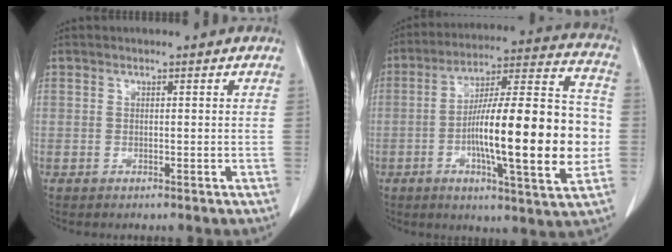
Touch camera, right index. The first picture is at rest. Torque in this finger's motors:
{"motor_torque": [1.94, -0.20, 1.03, 0.21]}